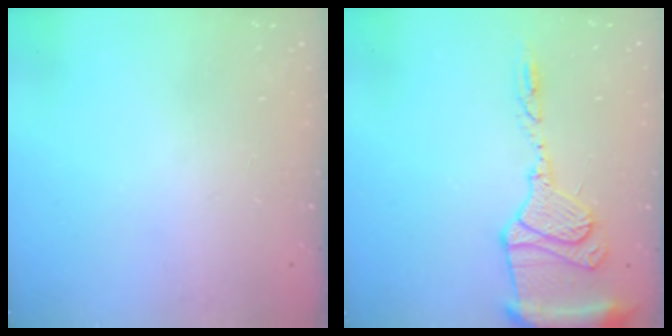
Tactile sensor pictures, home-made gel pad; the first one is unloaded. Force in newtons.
{"total": 14.7, "press": 14.6, "slide": 1.8}